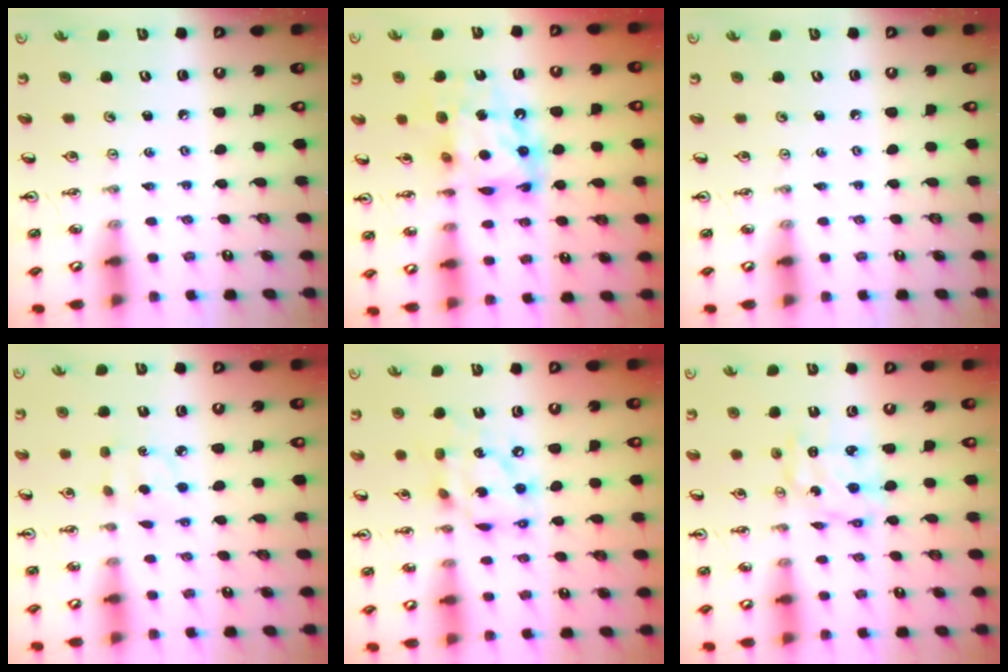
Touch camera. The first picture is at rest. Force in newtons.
{"total": 12.2, "press": 12.1, "slide": 1.3}
{"total": 0.0}
{"total": 3.5, "press": 3.4, "slide": 0.5}
{"total": 13.0, "press": 13.0, "slide": 1.3}
{"total": 5.3, "press": 5.3, "slide": 0.5}